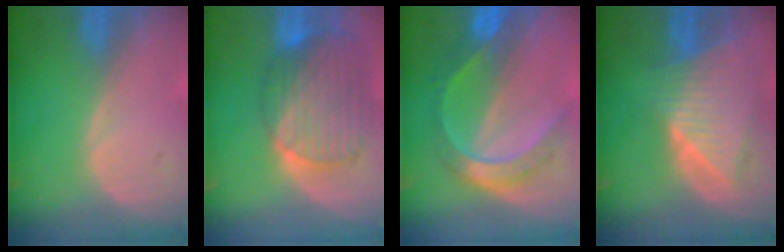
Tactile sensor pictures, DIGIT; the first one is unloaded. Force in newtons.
{"total": 10.7, "press": 9.2, "slide": 5.4}
{"total": 7.4, "press": 7.3, "slide": 0.6}
{"total": 8.9, "press": 7.9, "slide": 4.2}